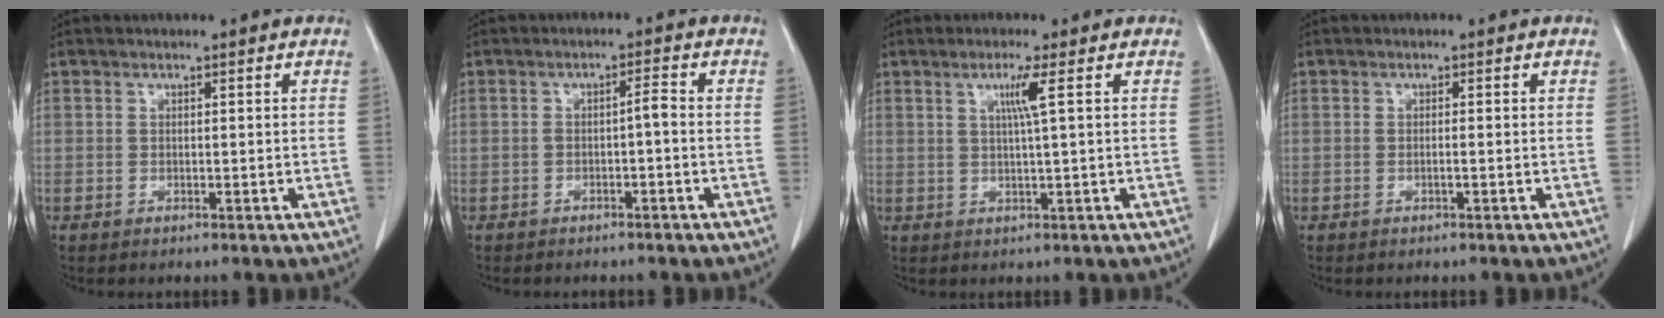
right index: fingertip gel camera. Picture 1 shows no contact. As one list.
[{"total": 1.9, "force": [-0.6, 0.2, 1.8], "torque": [-0.026, 0.004, -0.012]}, {"total": 3.3, "force": [1.1, -0.9, 3.0], "torque": [-0.059, -0.002, 0.020]}, {"total": 0.5, "force": [-0.2, -0.1, 0.5], "torque": [-0.007, 0.002, -0.004]}]